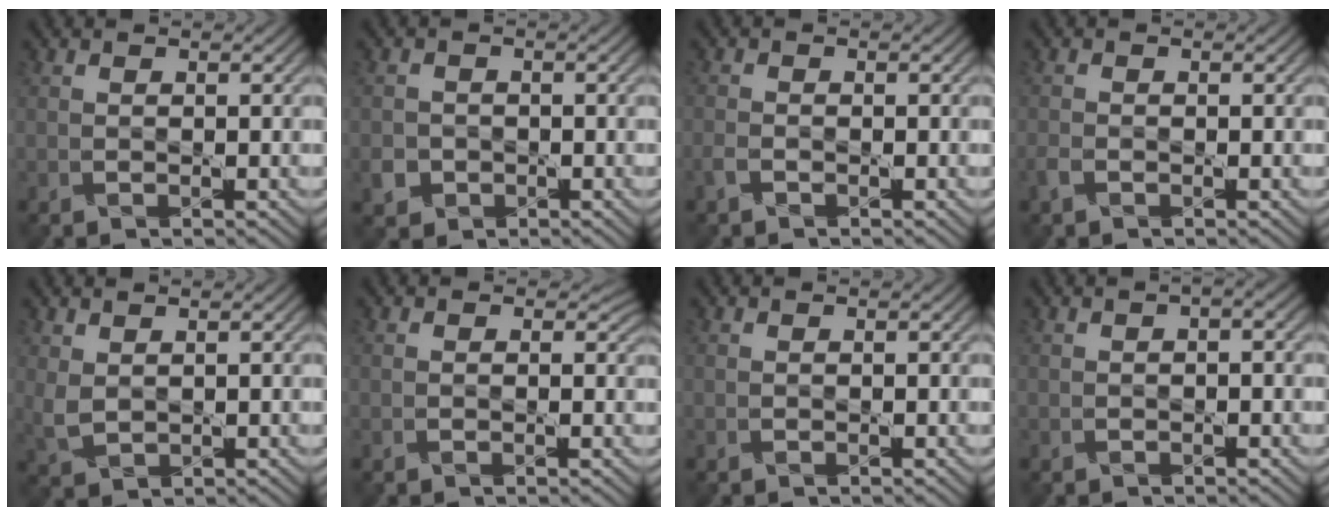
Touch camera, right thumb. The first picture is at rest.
{"total": 2.5, "force": [-1.1, 2.2, 0.5], "torque": [-0.014, -0.004, -0.022]}
{"total": 1.5, "force": [-1.1, 0.8, 0.8], "torque": [-0.025, 0.000, -0.027]}
{"total": 1.7, "force": [-1.0, 0.9, 0.9], "torque": [-0.030, -0.001, -0.025]}
{"total": 3.0, "force": [1.0, 2.0, 2.0], "torque": [-0.056, -0.001, 0.025]}
{"total": 0.5, "force": [0.1, 0.5, 0.0], "torque": [-0.001, -0.004, -0.003]}
{"total": 0.0}
{"total": 1.1, "force": [0.0, 0.5, 1.0], "torque": [-0.019, 0.004, 0.002]}